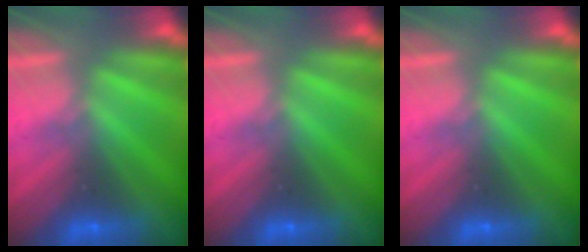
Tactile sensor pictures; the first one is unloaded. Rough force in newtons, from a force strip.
{"total": 0.0}
{"total": 0.0}